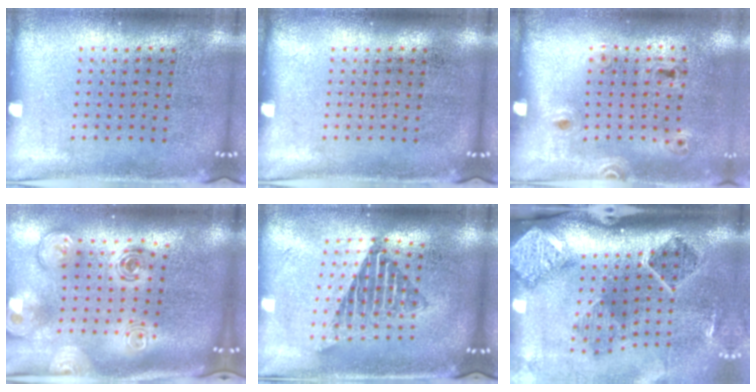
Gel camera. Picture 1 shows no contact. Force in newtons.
{"total": 0.0}
{"total": 1.5, "press": 0.9, "slide": 1.2}
{"total": 3.1, "press": 2.2, "slide": 2.2}
{"total": 1.7, "press": 1.4, "slide": 1.0}
{"total": 2.9, "press": 1.8, "slide": 2.3}